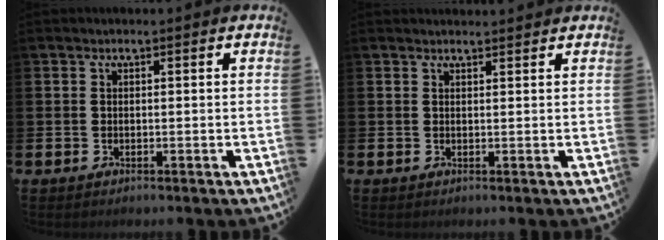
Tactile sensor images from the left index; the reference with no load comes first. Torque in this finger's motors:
{"motor_torque": [-0.44, -0.84, 0.29, 0.04]}